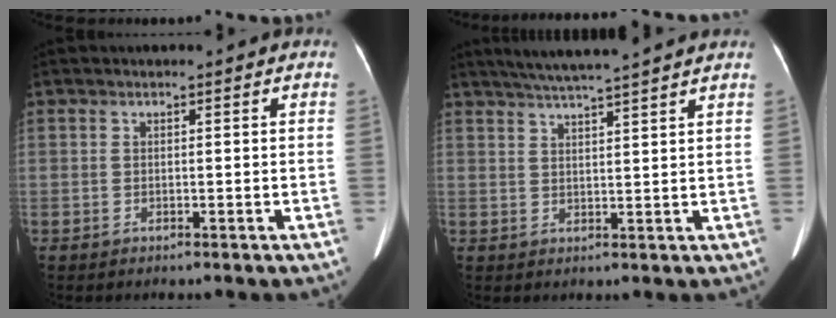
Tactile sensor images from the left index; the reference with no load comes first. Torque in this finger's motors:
{"motor_torque": [0.02, -0.21, -0.01, 0.06]}